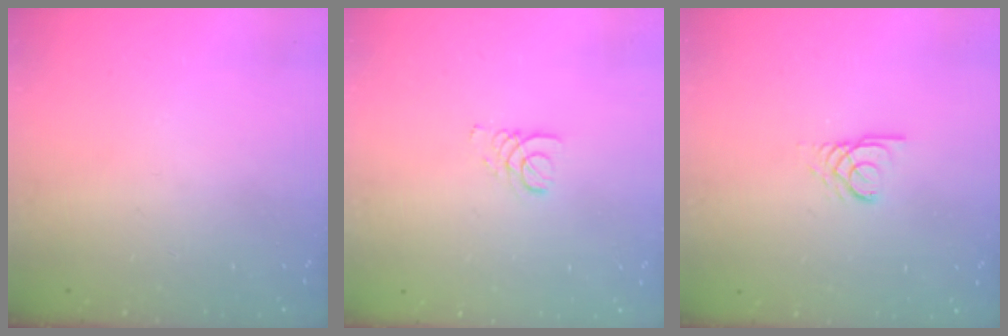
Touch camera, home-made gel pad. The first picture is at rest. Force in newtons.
{"total": 2.1, "press": 2.1, "slide": 0.2}
{"total": 2.3, "press": 2.3, "slide": 0.1}